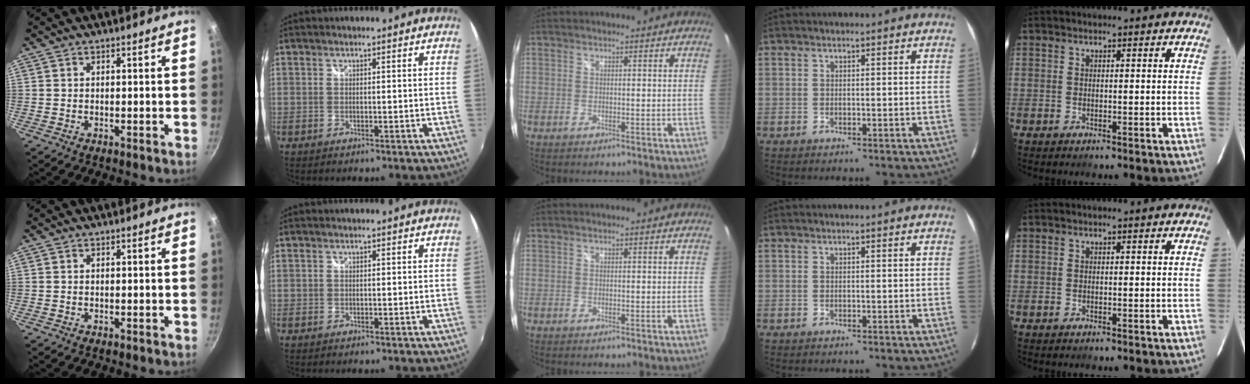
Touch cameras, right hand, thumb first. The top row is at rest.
{}